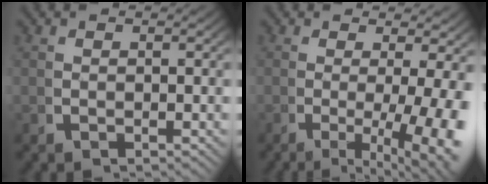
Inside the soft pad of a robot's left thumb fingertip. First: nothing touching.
{"total": 8.1, "force": [-2.1, 3.2, 7.1], "torque": [-0.112, -0.031, -0.019]}